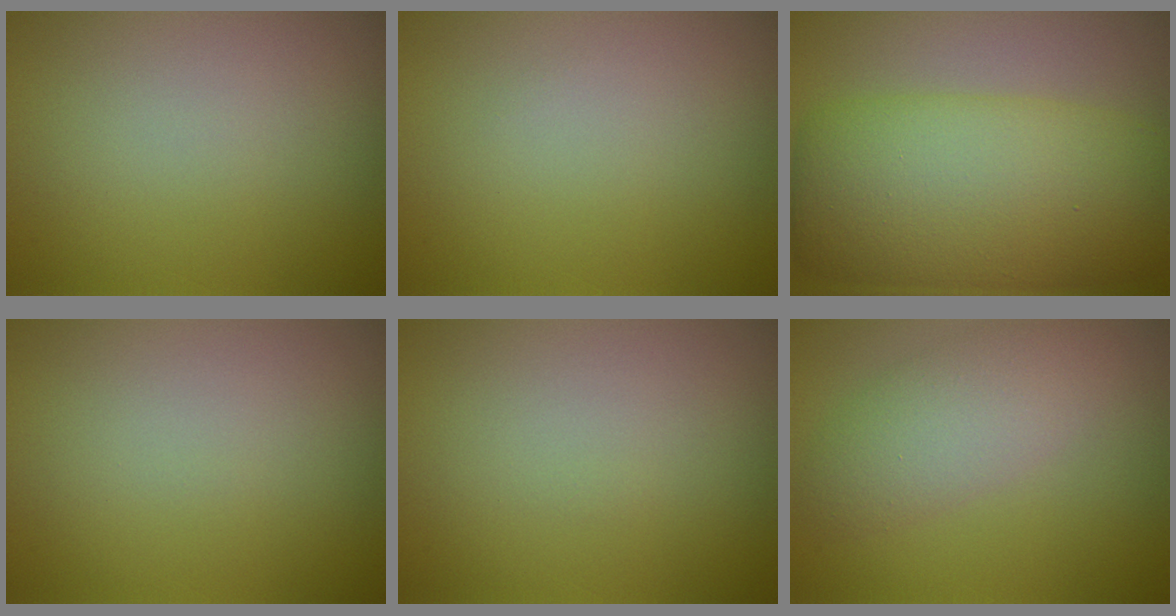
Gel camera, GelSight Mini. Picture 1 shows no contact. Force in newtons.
{"total": 0.0}
{"total": 11.8, "press": 11.8, "slide": 0.2}
{"total": 0.0}
{"total": 0.0}
{"total": 3.9, "press": 3.9, "slide": 0.0}